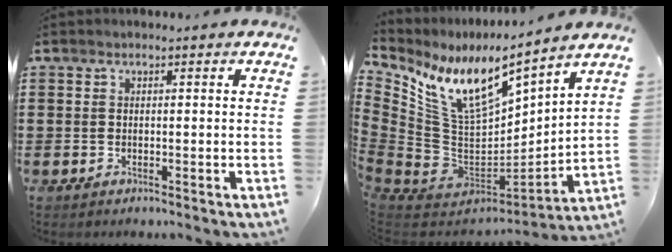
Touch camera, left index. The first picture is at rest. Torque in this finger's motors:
{"motor_torque": [1.14, 1.00, 0.85, 0.19]}